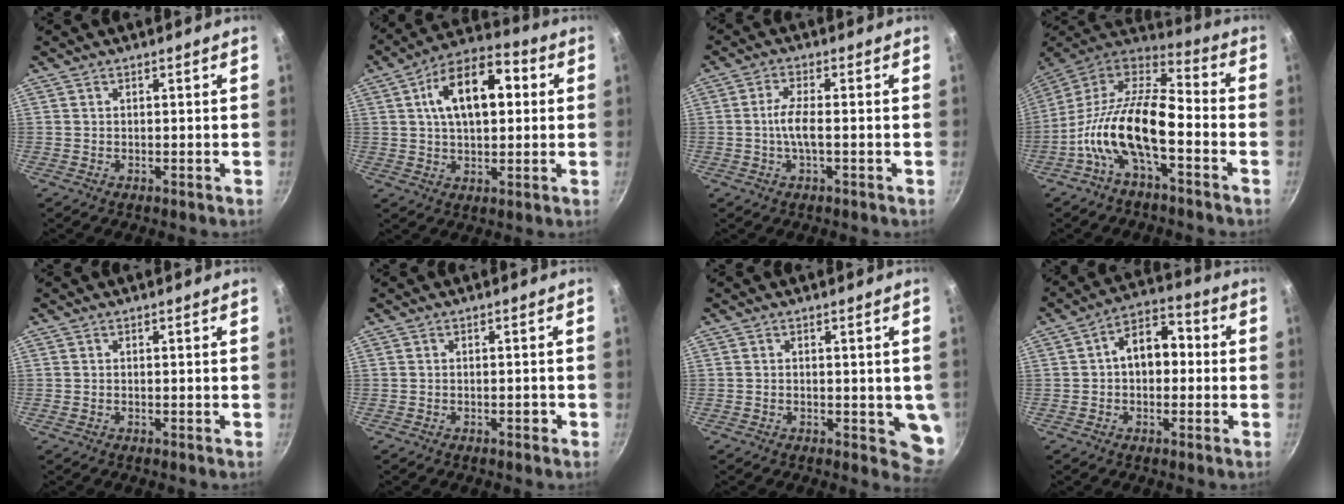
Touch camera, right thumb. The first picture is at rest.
{"total": 15.2, "force": [3.2, 8.5, 12.2], "torque": [-0.163, 0.020, 0.038]}
{"total": 4.4, "force": [-0.8, 1.0, 4.2], "torque": [-0.095, 0.010, -0.021]}
{"total": 17.7, "force": [-5.6, 7.7, 14.9], "torque": [-0.282, 0.055, -0.127]}
{"total": 0.0}
{"total": 1.1, "force": [-0.6, 0.5, 0.7], "torque": [-0.008, 0.008, -0.006]}
{"total": 5.2, "force": [-0.5, 2.8, 4.4], "torque": [-0.032, -0.012, -0.006]}
{"total": 9.3, "force": [0.3, 6.4, 6.7], "torque": [-0.062, 0.032, -0.010]}